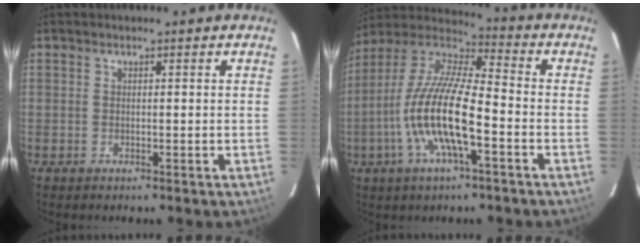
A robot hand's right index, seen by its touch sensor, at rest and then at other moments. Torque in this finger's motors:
{"motor_torque": [1.33, -0.80, 1.05, 0.21]}